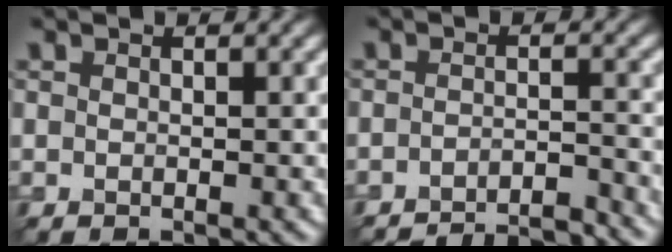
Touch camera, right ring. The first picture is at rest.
{"total": 7.0, "force": [-6.6, 1.1, 2.3], "torque": [-0.025, 0.002, -0.086]}